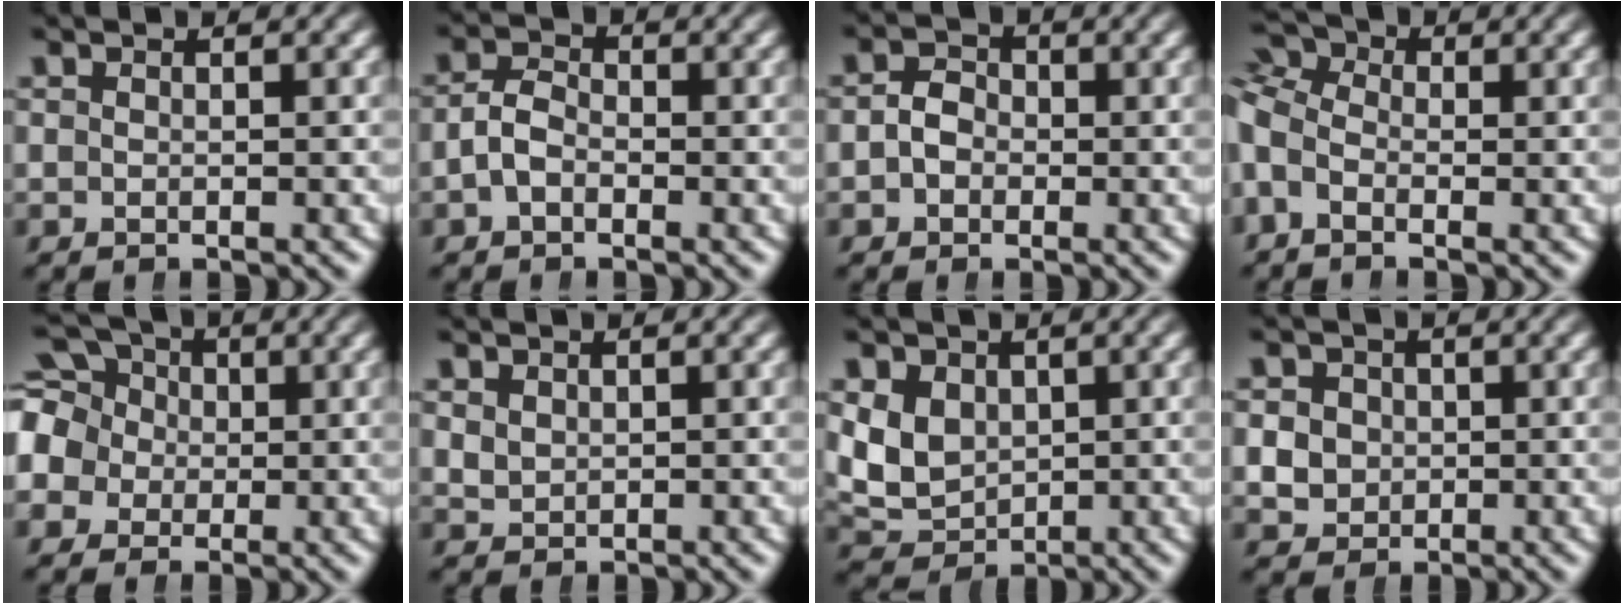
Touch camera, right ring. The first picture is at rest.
{"total": 2.8, "force": [-0.9, 2.1, 1.6], "torque": [-0.039, -0.007, -0.014]}
{"total": 3.1, "force": [-0.5, 2.8, 1.3], "torque": [-0.030, -0.005, -0.011]}
{"total": 6.5, "force": [1.2, 5.3, 3.5], "torque": [-0.069, 0.013, -0.003]}
{"total": 9.3, "force": [0.6, 8.4, 3.9], "torque": [-0.106, -0.021, 0.009]}
{"total": 1.4, "force": [0.7, 1.2, 0.2], "torque": [-0.012, -0.008, 0.027]}
{"total": 7.3, "force": [-0.3, 6.5, 3.2], "torque": [-0.093, -0.035, 0.012]}
{"total": 4.1, "force": [-0.2, 3.9, 1.2], "torque": [-0.027, -0.011, 0.004]}